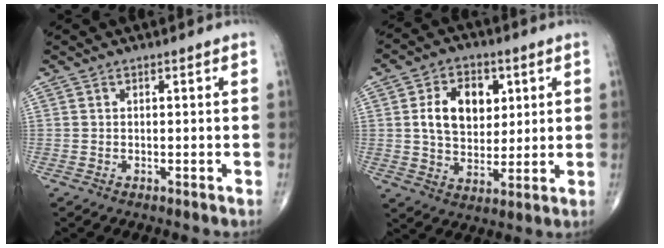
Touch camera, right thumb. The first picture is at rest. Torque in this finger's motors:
{"motor_torque": [-0.01, 0.43, 0.23, -0.15, 0.17]}